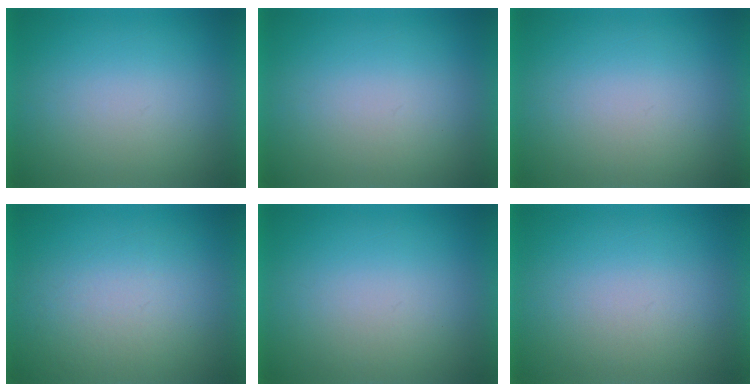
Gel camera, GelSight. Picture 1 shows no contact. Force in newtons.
{"total": 1.0}
{"total": 1.0}
{"total": 4.7}
{"total": 1.1}
{"total": 1.2}